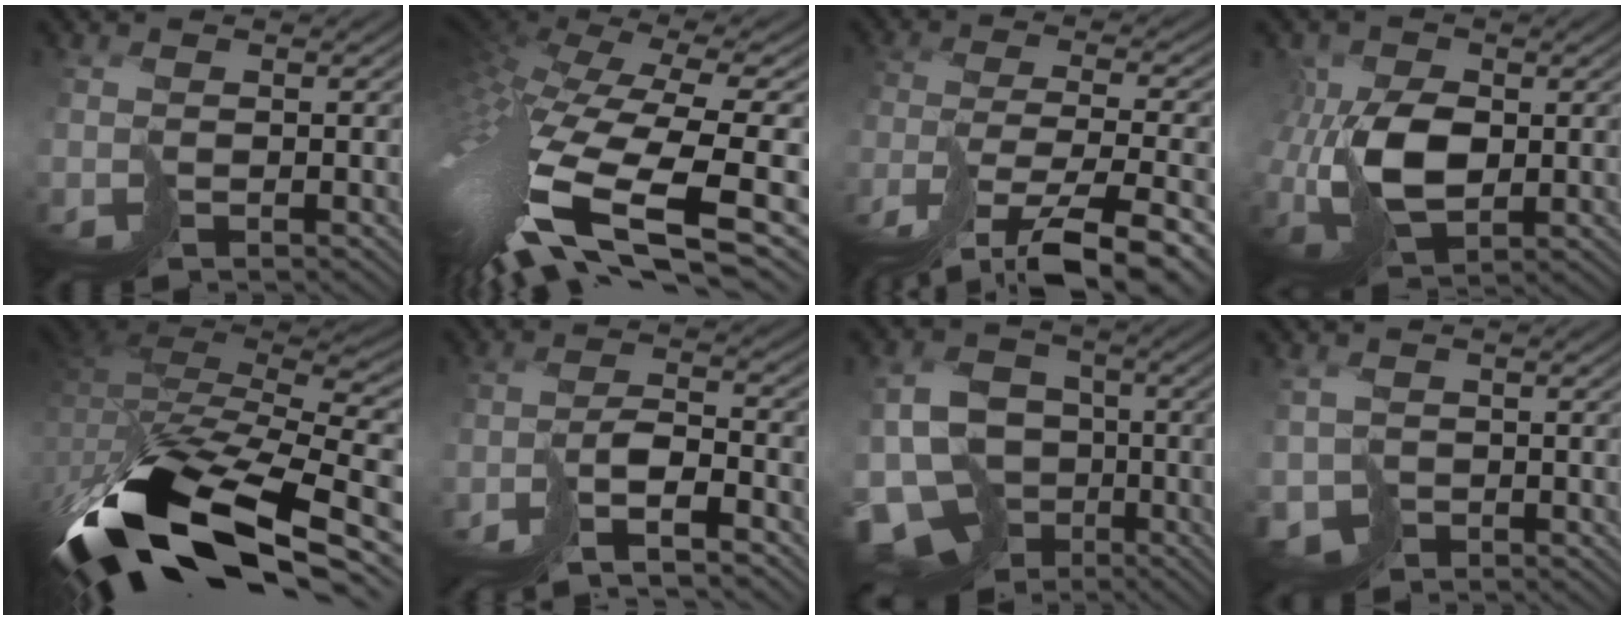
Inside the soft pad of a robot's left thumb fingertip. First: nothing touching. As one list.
[{"total": 15.8, "force": [-1.5, 6.1, 14.5], "torque": [-0.337, -0.051, 0.009]}, {"total": 13.6, "force": [-9.9, 3.8, 8.6], "torque": [-0.164, -0.026, -0.154]}, {"total": 8.2, "force": [0.6, 5.3, 6.2], "torque": [-0.135, -0.002, 0.010]}, {"total": 15.9, "force": [-7.4, 7.6, 11.8], "torque": [-0.258, -0.026, -0.128]}, {"total": 7.4, "force": [-5.4, 1.3, 5.0], "torque": [-0.078, 0.005, -0.101]}, {"total": 14.6, "force": [-5.7, 11.8, 6.6], "torque": [-0.169, -0.029, -0.088]}, {"total": 2.9, "force": [-0.4, 2.6, 1.1], "torque": [-0.025, -0.009, -0.010]}]